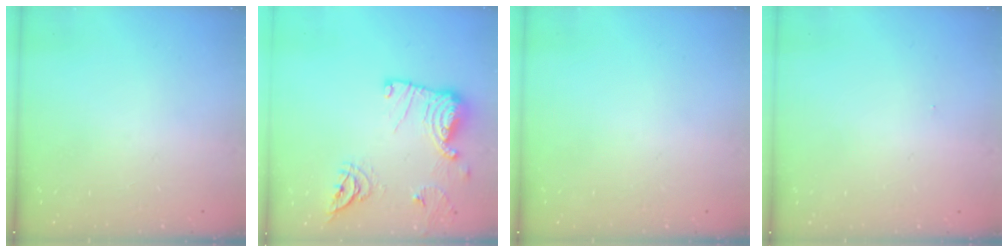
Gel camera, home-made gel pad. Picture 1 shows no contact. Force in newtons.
{"total": 17.4, "press": 17.4, "slide": 1.1}
{"total": 0.0}
{"total": 5.3, "press": 0.3, "slide": 5.2}